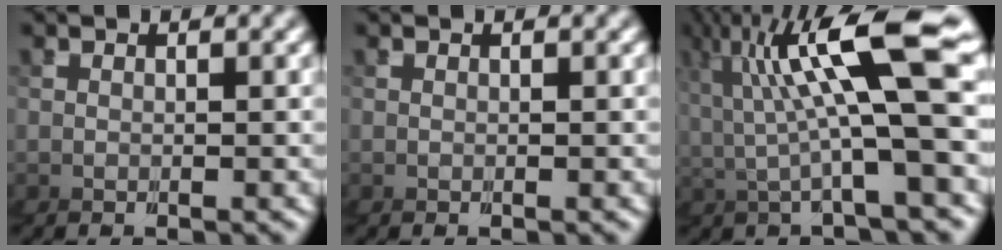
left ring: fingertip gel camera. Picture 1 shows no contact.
{"total": 0.0}
{"total": 6.5, "force": [1.8, 0.6, 6.2], "torque": [-0.113, 0.035, 0.026]}